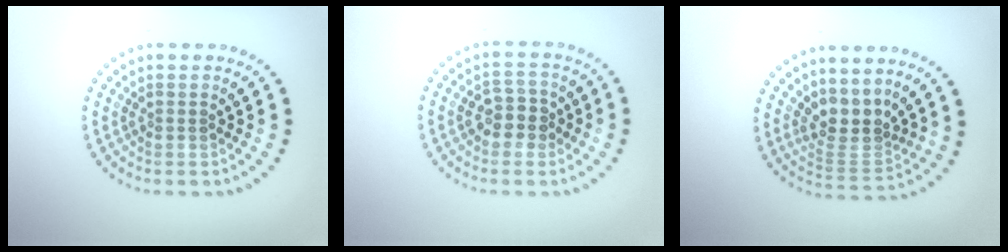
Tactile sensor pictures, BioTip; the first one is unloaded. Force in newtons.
{"total": 2.6, "press": 2.6, "slide": 0.4}
{"total": 3.3, "press": 2.5, "slide": 2.1}